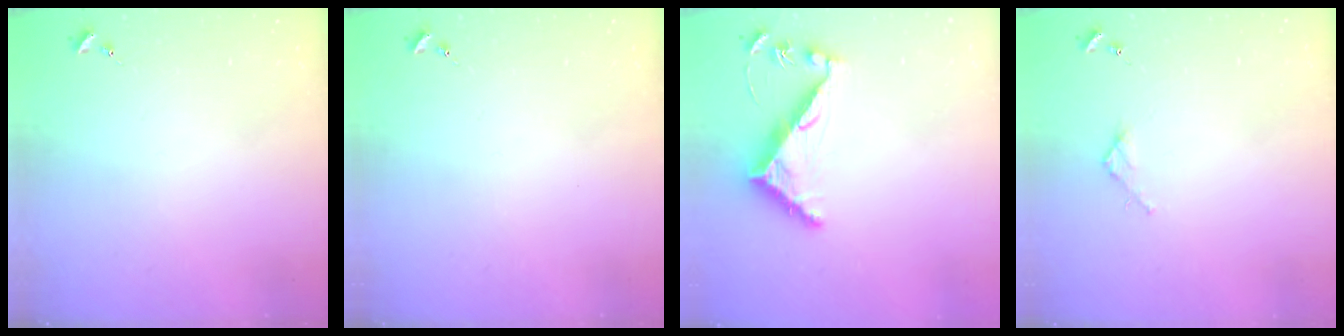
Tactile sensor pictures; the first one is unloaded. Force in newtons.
{"total": 0.0}
{"total": 8.0, "press": 8.0, "slide": 0.5}
{"total": 2.7, "press": 2.7, "slide": 0.3}